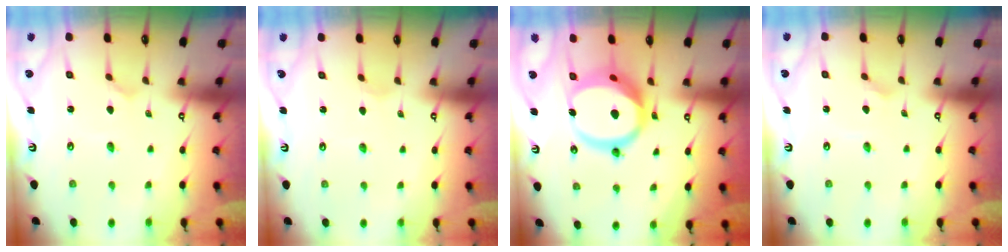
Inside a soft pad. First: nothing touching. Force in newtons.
{"total": 2.0, "press": 2.0, "slide": 0.2}
{"total": 14.6, "press": 14.4, "slide": 1.9}
{"total": 1.6, "press": 1.6, "slide": 0.0}